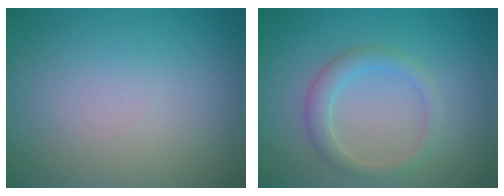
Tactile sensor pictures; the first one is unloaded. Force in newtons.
{"total": 2.4, "press": 2.4, "slide": 0.0}